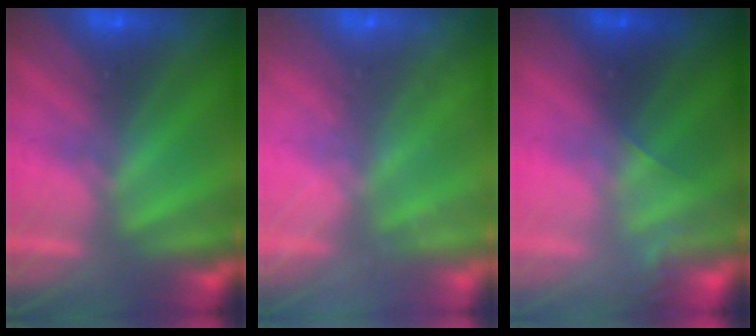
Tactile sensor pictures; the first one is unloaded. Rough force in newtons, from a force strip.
{"total": 2.5}
{"total": 1.8}